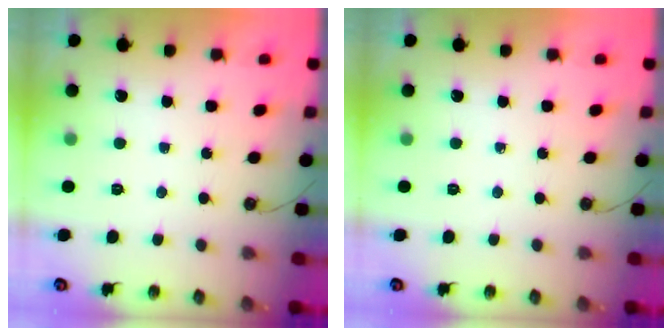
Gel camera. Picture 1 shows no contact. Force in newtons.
{"total": 0.0}